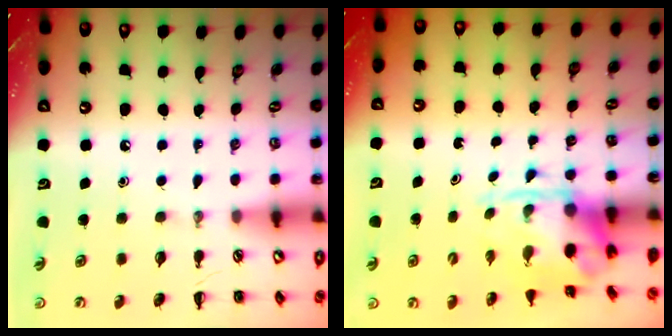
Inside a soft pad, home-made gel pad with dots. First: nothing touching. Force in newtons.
{"total": 3.7, "press": 3.7, "slide": 0.8}